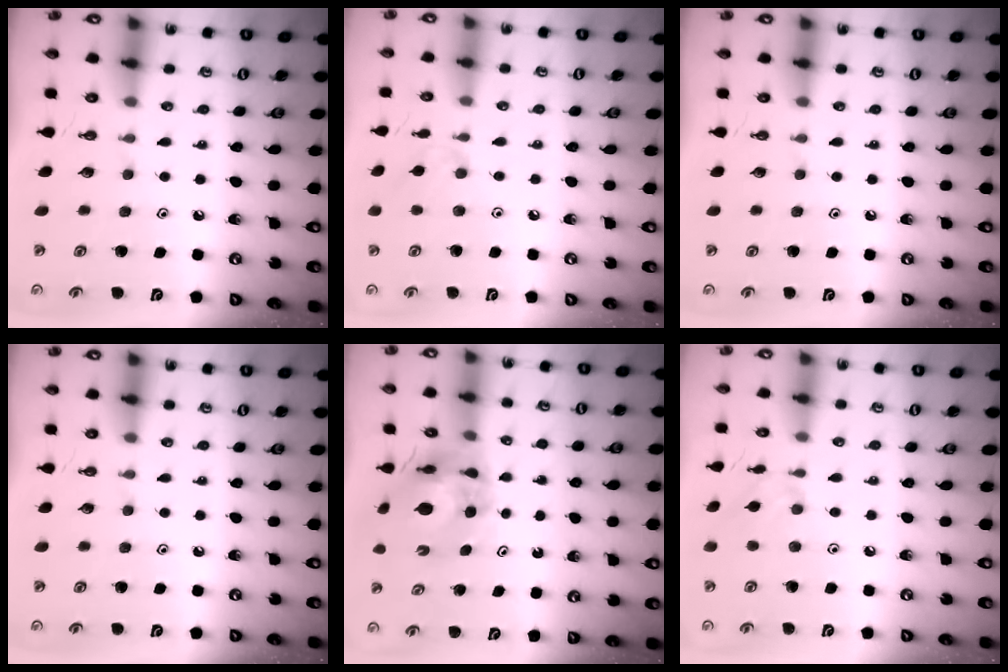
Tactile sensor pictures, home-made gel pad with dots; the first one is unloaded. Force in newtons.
{"total": 6.9, "press": 6.9, "slide": 0.9}
{"total": 0.0}
{"total": 0.0}
{"total": 11.5, "press": 11.4, "slide": 1.3}
{"total": 3.1, "press": 3.1, "slide": 0.5}